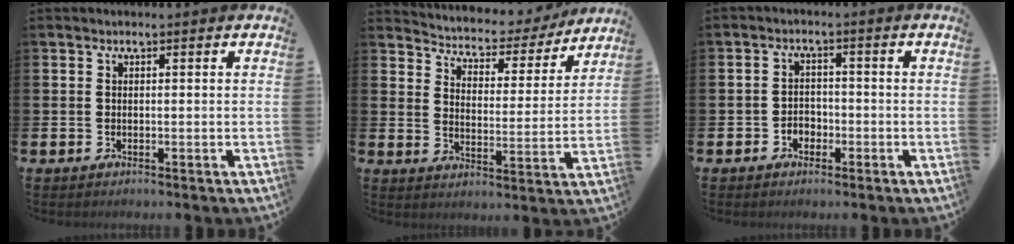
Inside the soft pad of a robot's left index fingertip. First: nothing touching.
{"total": 4.6, "force": [4.3, 1.6, 0.4], "torque": [-0.031, -0.042, 0.067]}
{"total": 2.3, "force": [-1.4, 1.7, 0.6], "torque": [-0.014, 0.004, -0.032]}